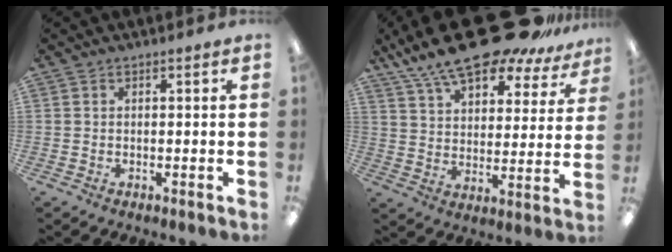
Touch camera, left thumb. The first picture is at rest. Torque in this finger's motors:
{"motor_torque": [0.79, 0.48, 1.54, -1.23, 0.11]}